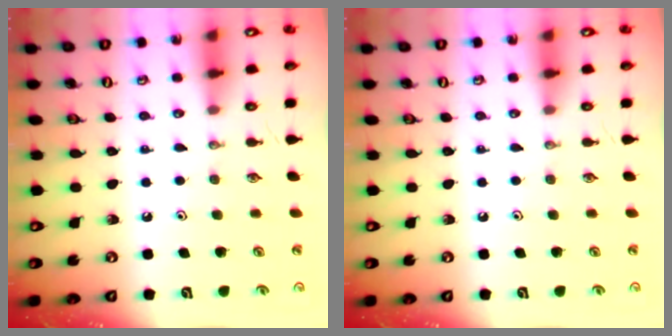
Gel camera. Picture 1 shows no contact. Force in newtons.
{"total": 0.0}